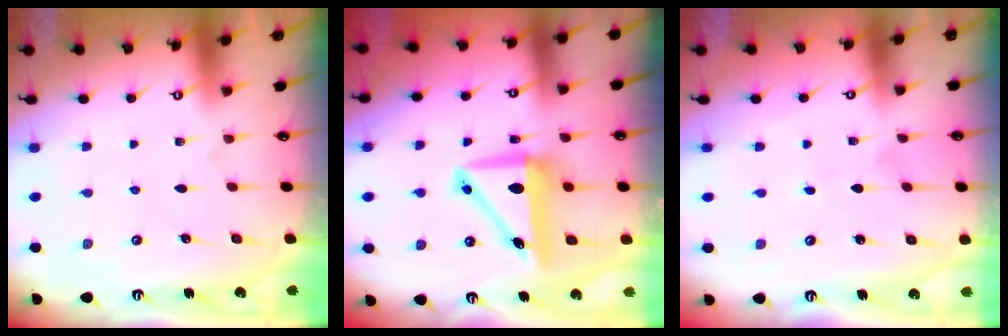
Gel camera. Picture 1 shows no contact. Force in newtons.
{"total": 9.8, "press": 9.6, "slide": 2.2}
{"total": 0.7, "press": 0.7, "slide": 0.0}